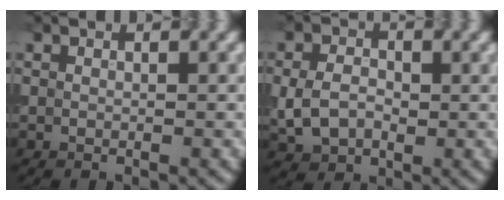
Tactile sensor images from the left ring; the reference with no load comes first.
{"total": 3.8, "force": [-0.3, 2.9, 2.5], "torque": [-0.052, -0.001, -0.010]}